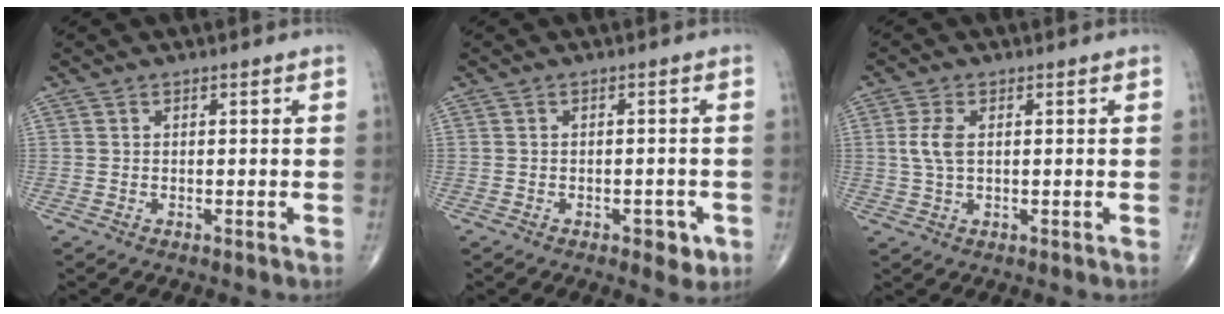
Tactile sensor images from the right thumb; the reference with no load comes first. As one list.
[{"total": 4.5, "force": [-2.2, 2.4, 3.1], "torque": [-0.021, 0.009, -0.025]}, {"total": 4.0, "force": [0.6, 2.1, 3.4], "torque": [-0.084, 0.003, 0.012]}]